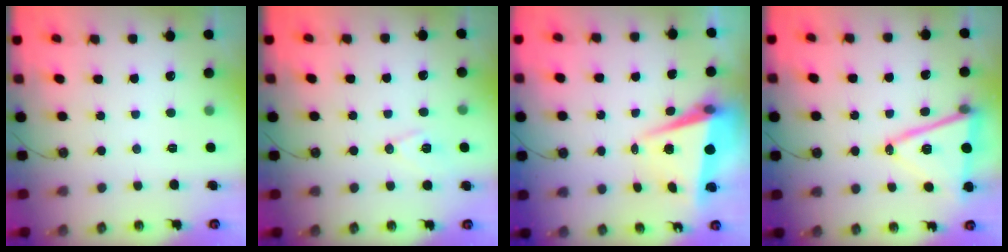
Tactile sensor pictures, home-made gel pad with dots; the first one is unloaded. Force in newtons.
{"total": 8.7, "press": 7.9, "slide": 3.7}
{"total": 6.9, "press": 6.7, "slide": 1.6}
{"total": 15.5, "press": 15.0, "slide": 4.1}